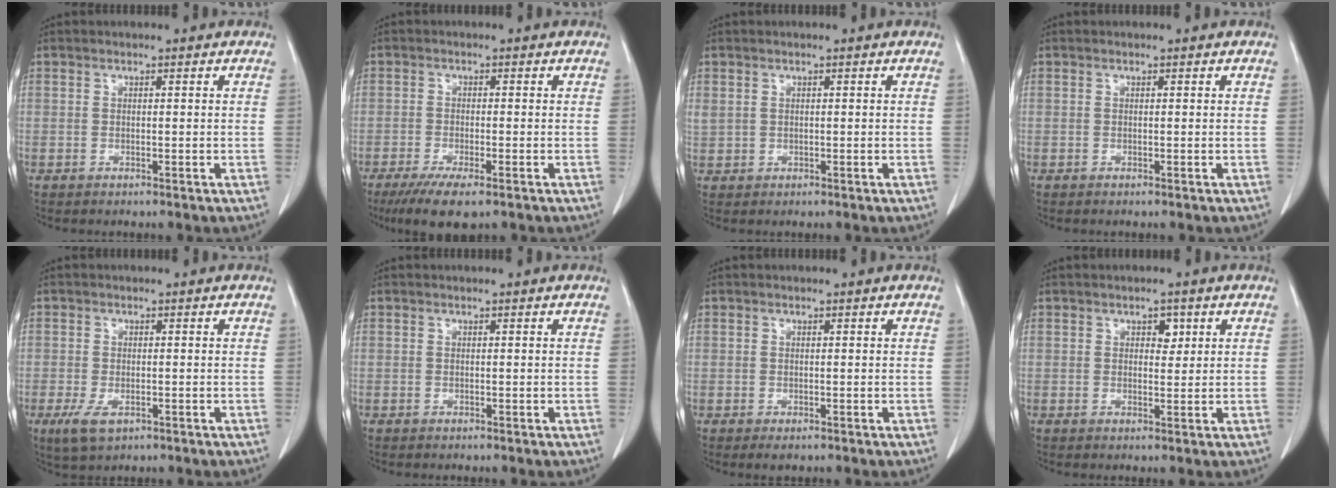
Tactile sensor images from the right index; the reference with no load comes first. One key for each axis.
{"total": 6.1, "fx": -4.0, "fy": 1.4, "fz": 4.4, "tx": -0.074, "ty": -0.014, "tz": -0.064}
{"total": 2.2, "fx": 0.8, "fy": 1.8, "fz": 0.8, "tx": -0.028, "ty": 0.014, "tz": 0.024}
{"total": 0.0}
{"total": 3.7, "fx": -1.7, "fy": 2.0, "fz": 2.6, "tx": -0.055, "ty": -0.005, "tz": -0.023}
{"total": 0.0}
{"total": 1.1, "fx": -0.5, "fy": 0.8, "fz": 0.6, "tx": -0.005, "ty": 0.001, "tz": -0.004}
{"total": 2.2, "fx": 1.0, "fy": 1.3, "fz": 1.5, "tx": -0.017, "ty": 0.000, "tz": 0.014}